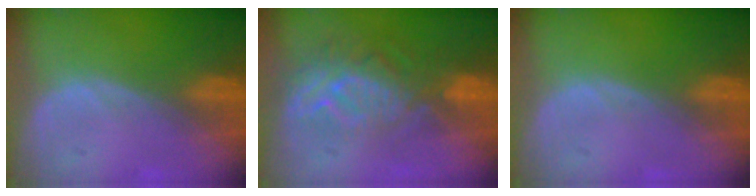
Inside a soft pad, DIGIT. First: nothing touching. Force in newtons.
{"total": 9.5, "press": 8.3, "slide": 4.7}
{"total": 0.0}